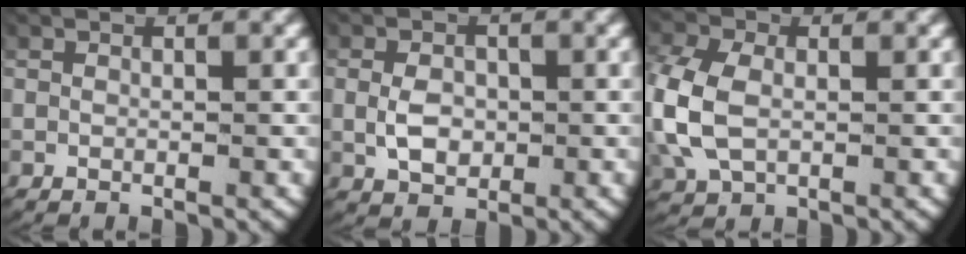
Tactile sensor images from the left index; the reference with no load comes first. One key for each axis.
{"total": 3.0, "fx": -0.3, "fy": 2.3, "fz": 1.9, "tx": -0.040, "ty": -0.011, "tz": 0.002}
{"total": 5.4, "fx": 0.0, "fy": 4.3, "fz": 3.4, "tx": -0.112, "ty": -0.015, "tz": 0.010}